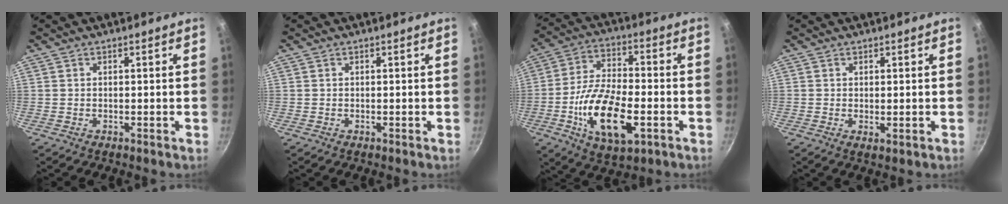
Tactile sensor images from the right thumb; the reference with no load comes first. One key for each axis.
{"total": 0.0}
{"total": 17.0, "fx": -5.0, "fy": 7.9, "fz": 14.2, "tx": -0.255, "ty": 0.019, "tz": -0.090}
{"total": 1.2, "fx": 0.1, "fy": 0.4, "fz": 1.1, "tx": -0.019, "ty": -0.007, "tz": 0.001}